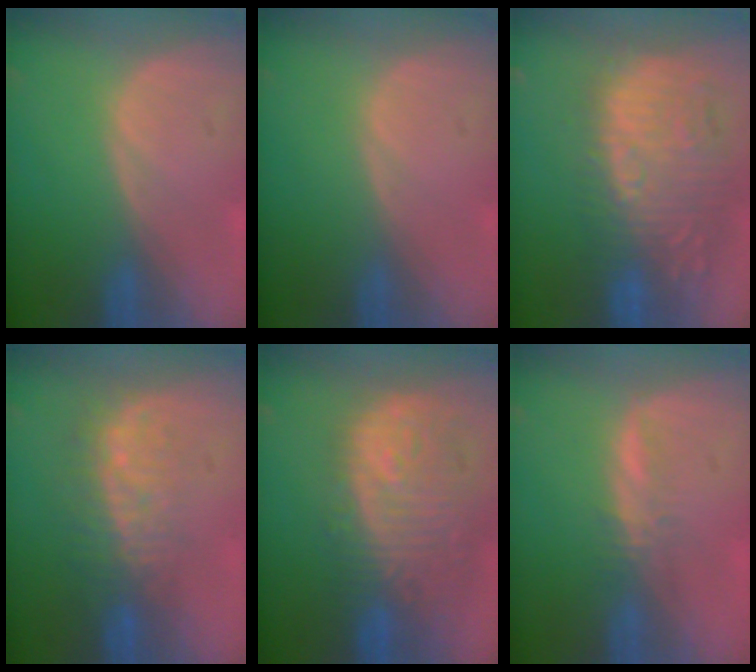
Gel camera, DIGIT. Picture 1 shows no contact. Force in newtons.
{"total": 0.0}
{"total": 12.4, "press": 11.5, "slide": 4.7}
{"total": 8.3, "press": 7.4, "slide": 3.7}
{"total": 12.1, "press": 10.9, "slide": 5.4}
{"total": 2.0, "press": 1.8, "slide": 0.6}